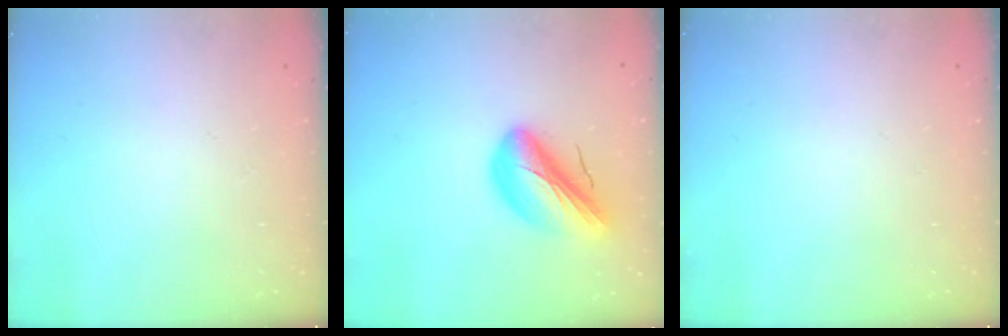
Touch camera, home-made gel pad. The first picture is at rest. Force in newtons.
{"total": 13.0, "press": 12.5, "slide": 3.7}
{"total": 0.0}